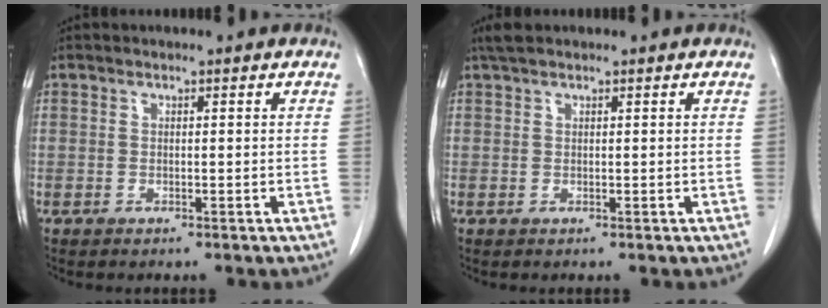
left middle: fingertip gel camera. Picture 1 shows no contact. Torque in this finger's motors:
{"motor_torque": [0.25, -0.21, 0.02, 0.01]}